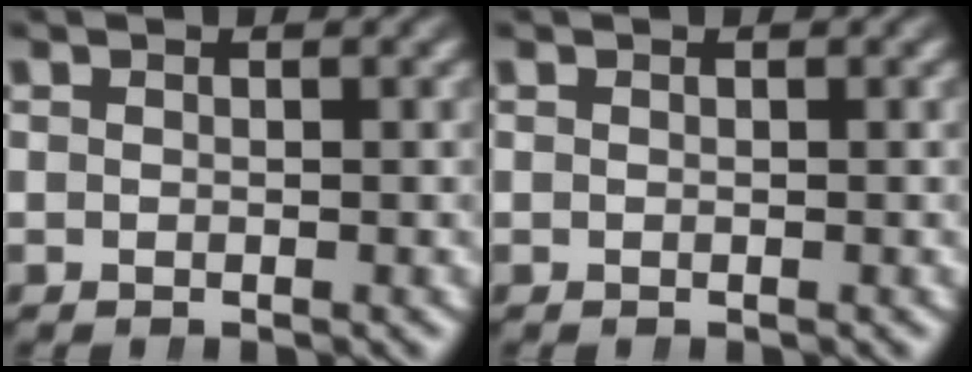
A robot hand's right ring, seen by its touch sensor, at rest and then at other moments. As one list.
[{"total": 0.0}]